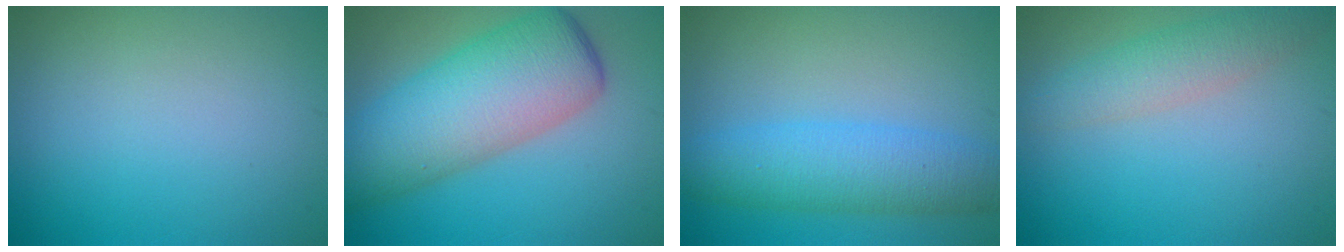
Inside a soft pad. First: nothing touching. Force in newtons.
{"total": 7.9, "press": 7.9, "slide": 0.3}
{"total": 5.6, "press": 5.6, "slide": 0.1}
{"total": 3.1, "press": 3.1, "slide": 0.2}